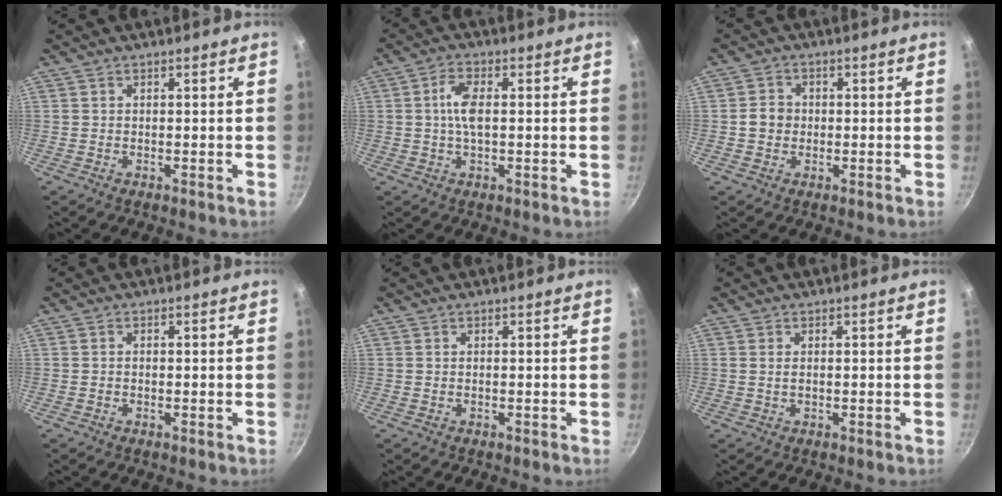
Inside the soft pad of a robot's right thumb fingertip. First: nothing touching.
{"total": 5.5, "force": [0.4, 2.4, 4.9], "torque": [-0.102, 0.008, 0.002]}
{"total": 3.7, "force": [-0.3, 3.3, 1.7], "torque": [-0.014, 0.011, -0.010]}
{"total": 0.7, "force": [-0.2, 0.5, 0.4], "torque": [-0.008, 0.004, -0.004]}
{"total": 0.0}
{"total": 1.2, "force": [0.1, 0.7, 0.9], "torque": [-0.019, 0.000, 0.002]}